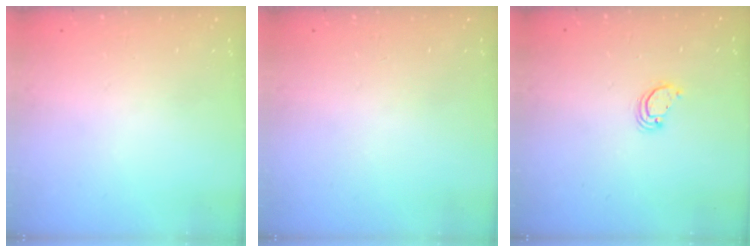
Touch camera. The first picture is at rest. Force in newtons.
{"total": 0.0}
{"total": 3.2, "press": 3.1, "slide": 0.3}